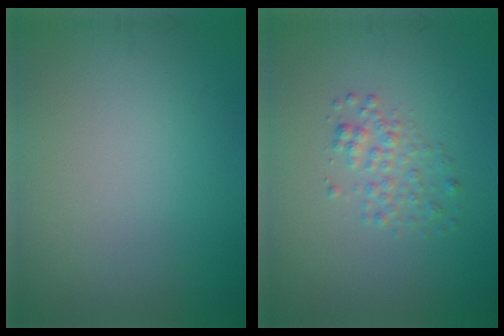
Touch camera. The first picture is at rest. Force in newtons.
{"total": 1.8, "press": 1.8, "slide": 0.1}